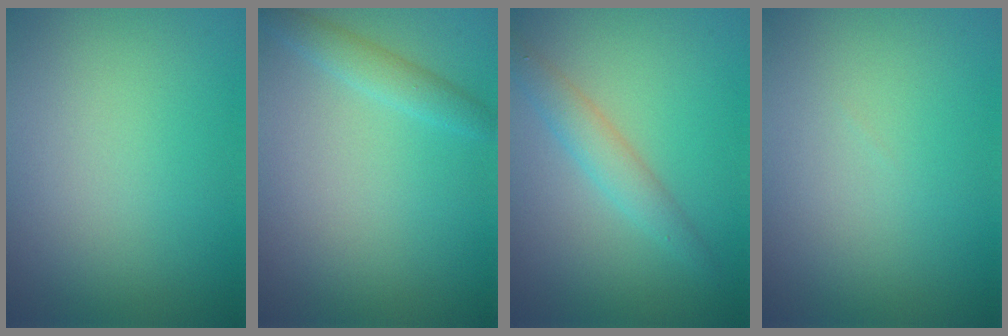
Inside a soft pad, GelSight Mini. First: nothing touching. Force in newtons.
{"total": 1.8, "press": 1.8, "slide": 0.2}
{"total": 2.4, "press": 2.4, "slide": 0.1}
{"total": 0.0}